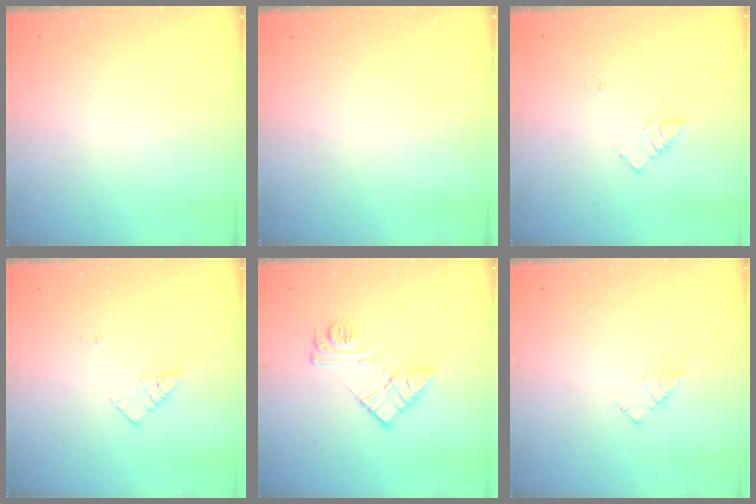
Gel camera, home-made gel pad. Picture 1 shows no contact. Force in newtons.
{"total": 0.0}
{"total": 4.1, "press": 4.0, "slide": 0.7}
{"total": 3.1, "press": 3.1, "slide": 0.3}
{"total": 11.3, "press": 11.3, "slide": 0.4}
{"total": 3.4, "press": 3.4, "slide": 0.2}